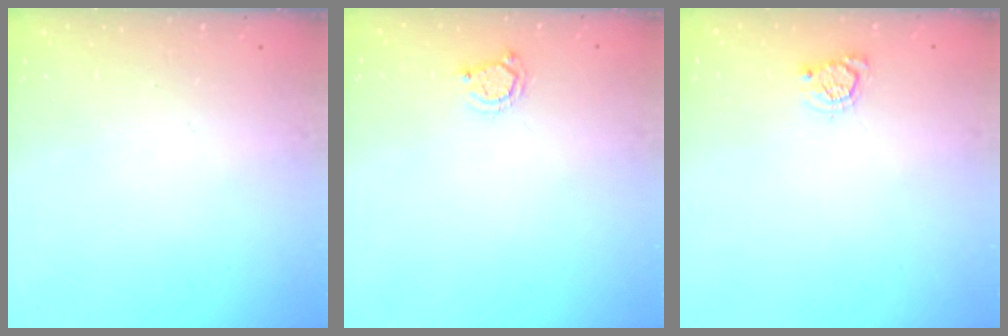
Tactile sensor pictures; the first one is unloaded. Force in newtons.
{"total": 4.0, "press": 3.9, "slide": 0.5}
{"total": 3.3, "press": 3.3, "slide": 0.4}